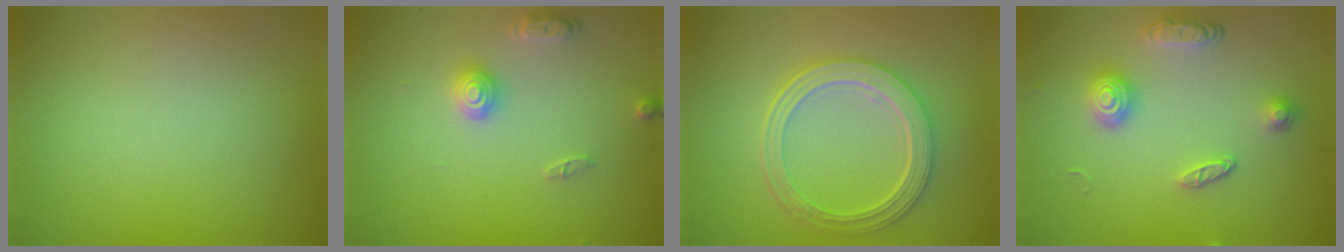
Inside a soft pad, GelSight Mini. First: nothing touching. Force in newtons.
{"total": 2.5, "press": 2.5, "slide": 0.4}
{"total": 5.6, "press": 4.1, "slide": 3.8}
{"total": 3.3, "press": 2.9, "slide": 1.6}